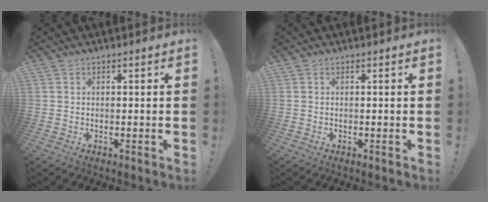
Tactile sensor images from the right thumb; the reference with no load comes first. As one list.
[{"total": 0.0}]